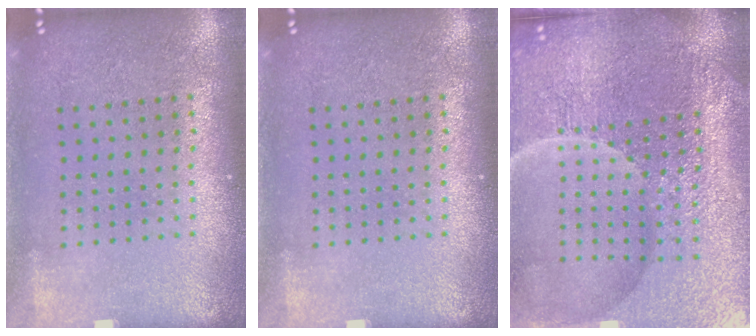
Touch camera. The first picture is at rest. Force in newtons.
{"total": 0.0}
{"total": 5.7, "press": 5.3, "slide": 2.0}